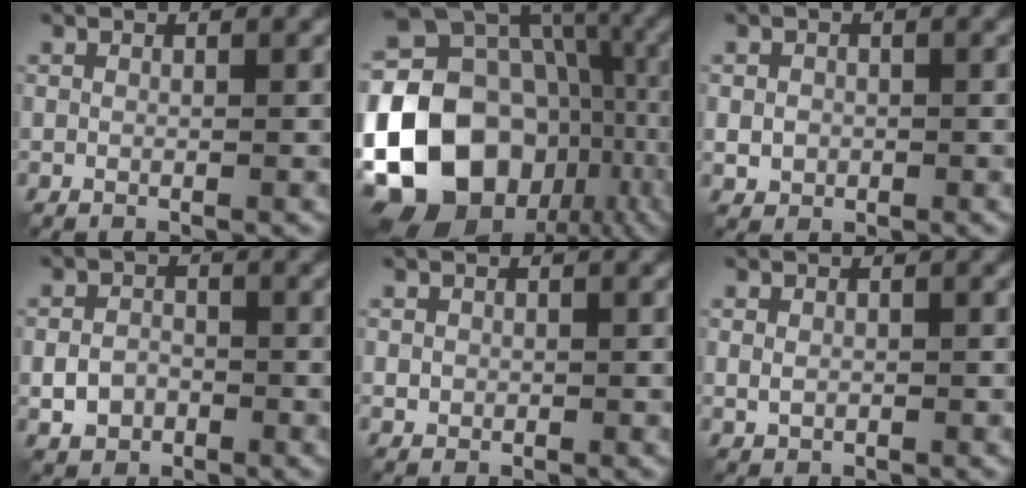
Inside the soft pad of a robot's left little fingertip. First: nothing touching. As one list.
[{"total": 22.6, "force": [-5.6, 18.6, 11.5], "torque": [-0.226, -0.010, -0.110]}, {"total": 1.6, "force": [-0.1, 1.5, 0.6], "torque": [-0.007, -0.005, -0.002]}, {"total": 2.6, "force": [-1.0, 2.1, 1.3], "torque": [-0.022, 0.000, -0.021]}, {"total": 0.8, "force": [0.0, 0.8, 0.2], "torque": [0.002, -0.003, 0.000]}, {"total": 1.1, "force": [0.0, 0.9, 0.7], "torque": [-0.014, -0.002, 0.001]}]